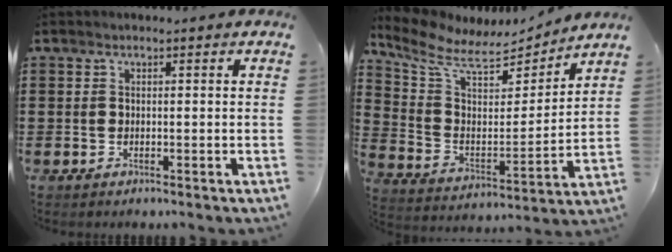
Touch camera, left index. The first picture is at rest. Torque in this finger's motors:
{"motor_torque": [1.84, -0.30, 0.28, 0.09]}